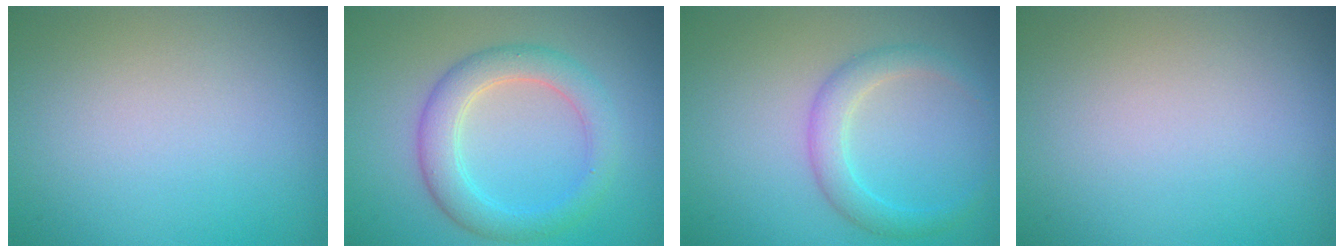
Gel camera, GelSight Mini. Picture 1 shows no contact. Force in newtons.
{"total": 4.2, "press": 4.2, "slide": 0.1}
{"total": 2.6, "press": 2.6, "slide": 0.0}
{"total": 0.0}